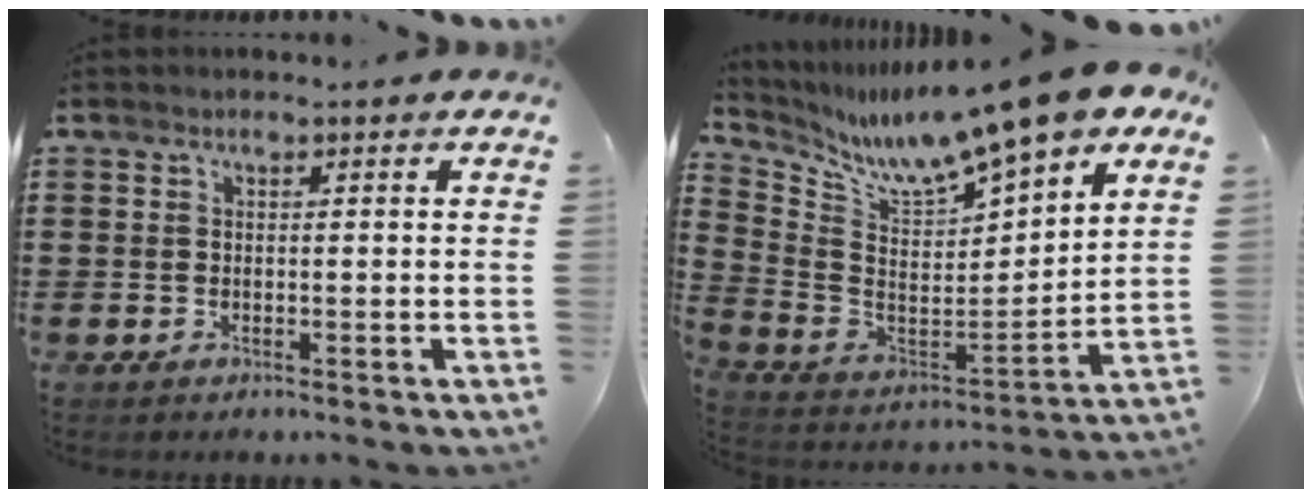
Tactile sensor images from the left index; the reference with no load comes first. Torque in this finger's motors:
{"motor_torque": [2.14, 0.00, 1.05, 0.21]}